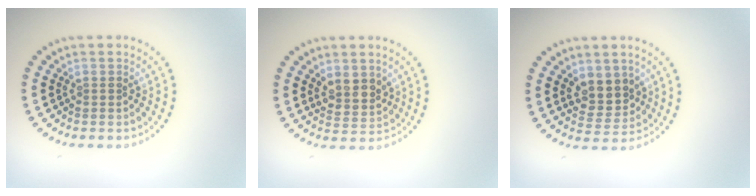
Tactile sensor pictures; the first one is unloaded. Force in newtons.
{"total": 2.4, "press": 2.1, "slide": 1.2}
{"total": 3.1, "press": 2.9, "slide": 1.1}